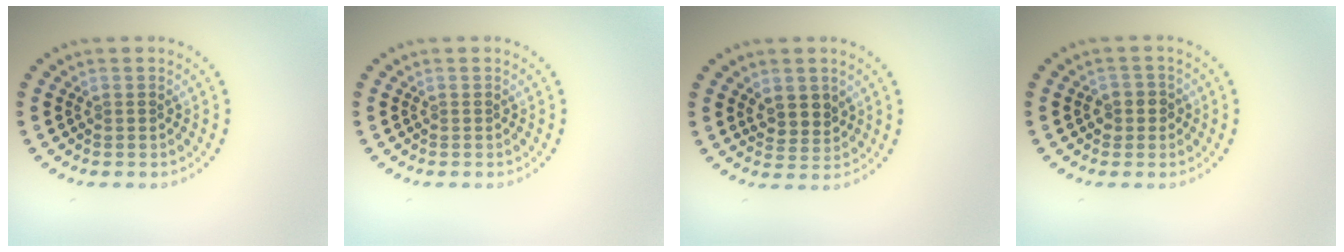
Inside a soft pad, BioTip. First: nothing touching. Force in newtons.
{"total": 0.0}
{"total": 2.4, "press": 2.2, "slide": 1.0}
{"total": 1.7, "press": 1.5, "slide": 0.7}